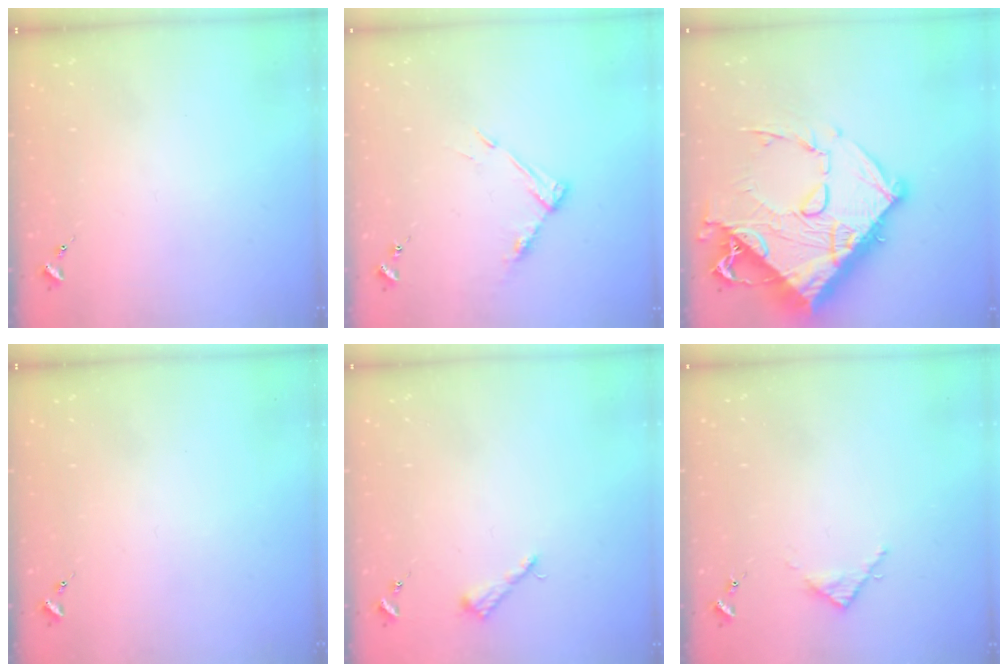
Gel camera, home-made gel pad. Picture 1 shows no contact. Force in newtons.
{"total": 8.1, "press": 8.1, "slide": 0.6}
{"total": 25.7, "press": 25.6, "slide": 2.6}
{"total": 0.0}
{"total": 4.2, "press": 4.1, "slide": 0.6}
{"total": 3.1, "press": 3.1, "slide": 0.4}